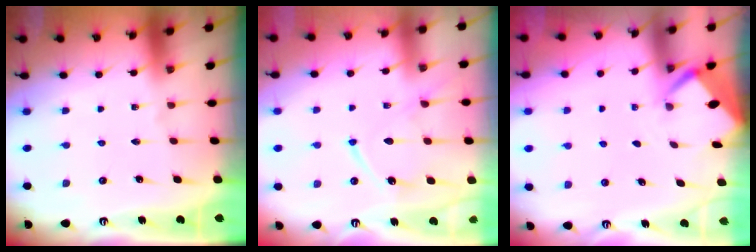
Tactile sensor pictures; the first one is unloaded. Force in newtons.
{"total": 12.3, "press": 12.3, "slide": 1.3}
{"total": 2.3, "press": 2.3, "slide": 0.1}